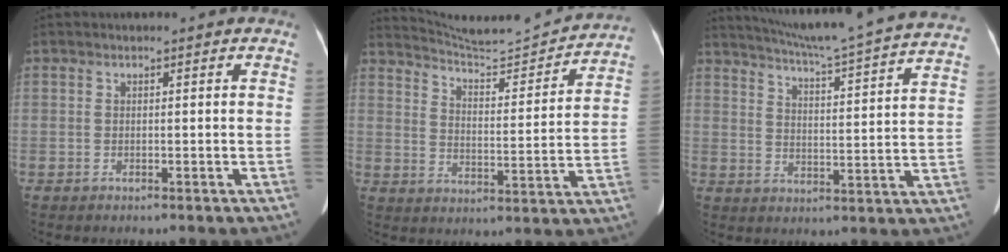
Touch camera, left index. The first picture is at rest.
{"total": 16.0, "force": [15.7, -0.1, 3.5], "torque": [-0.065, -0.039, 0.219]}
{"total": 26.3, "force": [24.0, -0.3, 10.6], "torque": [-0.178, -0.054, 0.305]}